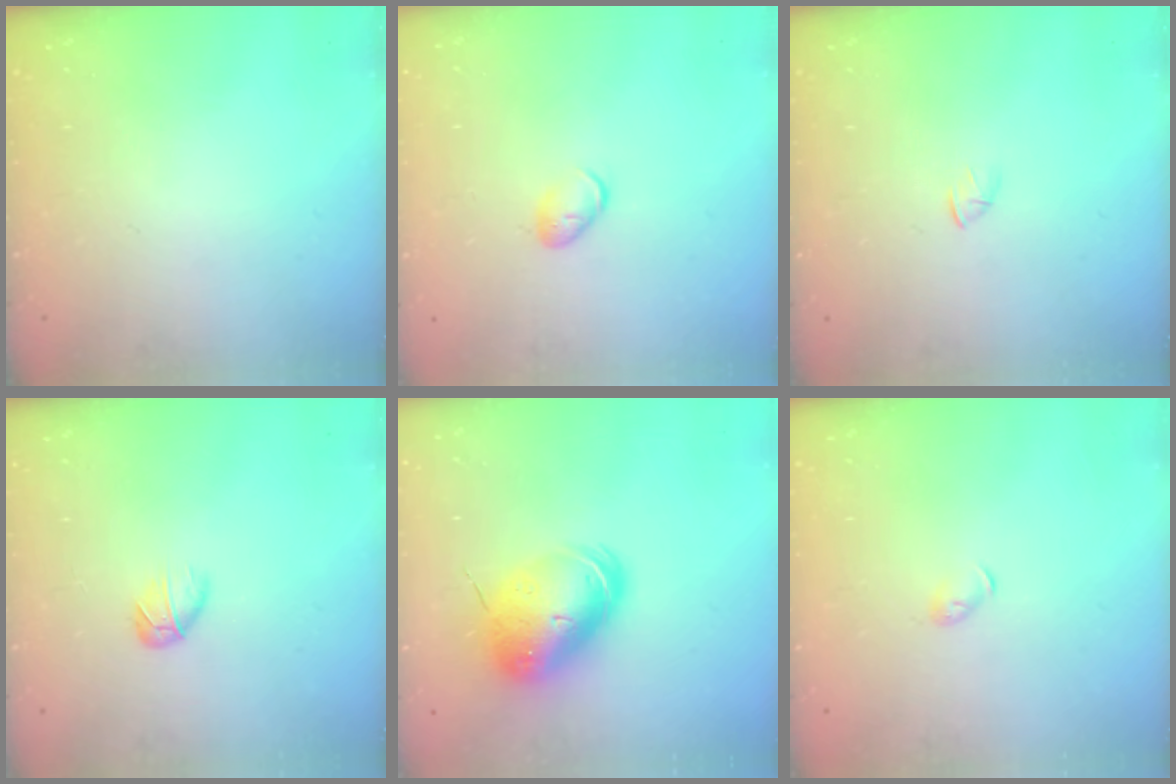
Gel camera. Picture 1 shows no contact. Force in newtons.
{"total": 6.2, "press": 6.1, "slide": 0.7}
{"total": 1.2, "press": 1.1, "slide": 0.3}
{"total": 3.8, "press": 3.6, "slide": 1.1}
{"total": 13.0, "press": 12.7, "slide": 2.4}
{"total": 3.3, "press": 3.2, "slide": 0.6}